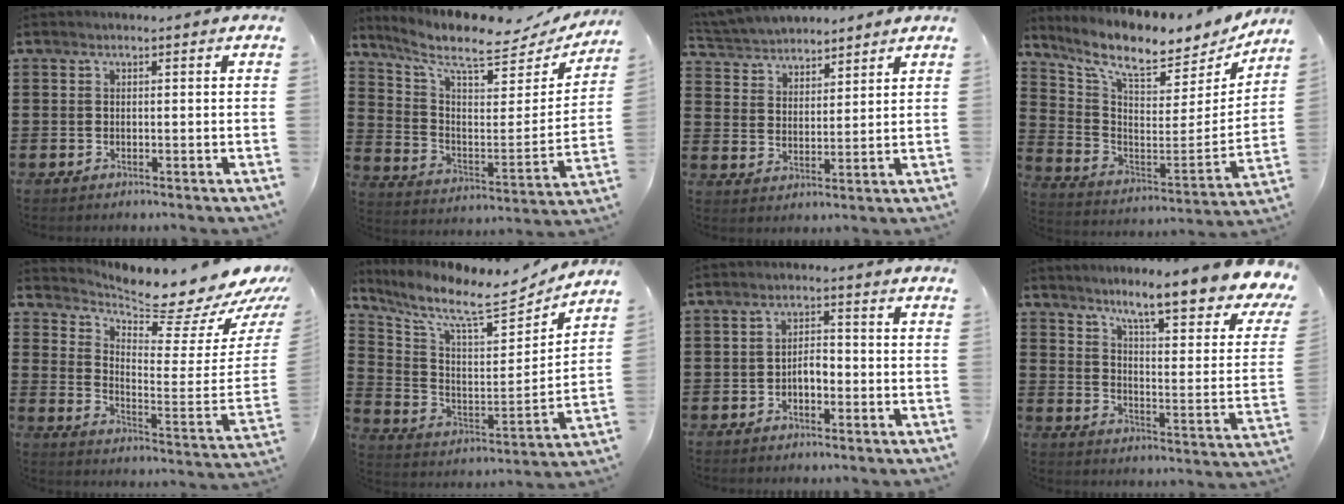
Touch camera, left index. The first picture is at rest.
{"total": 9.4, "force": [7.6, 2.2, 5.2], "torque": [-0.128, -0.049, 0.125]}
{"total": 4.9, "force": [4.8, 1.0, 0.1], "torque": [-0.024, -0.016, 0.087]}
{"total": 9.2, "force": [7.9, 1.9, 4.3], "torque": [-0.114, -0.063, 0.131]}
{"total": 7.2, "force": [6.7, 0.8, 2.4], "torque": [-0.052, -0.079, 0.105]}
{"total": 9.7, "force": [8.2, 1.8, 4.9], "torque": [-0.123, -0.053, 0.133]}
{"total": 2.8, "force": [-1.0, 1.3, 2.3], "torque": [-0.044, 0.008, -0.022]}
{"total": 8.7, "force": [6.8, -0.1, 5.5], "torque": [-0.109, -0.055, 0.102]}